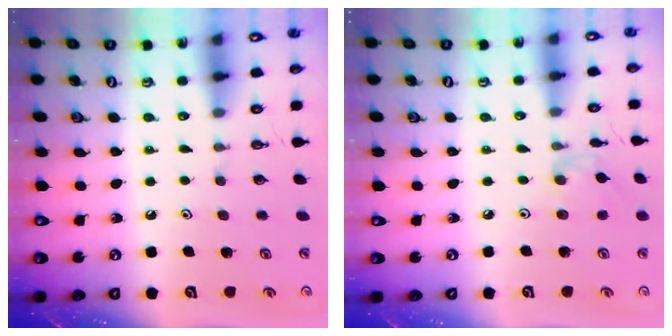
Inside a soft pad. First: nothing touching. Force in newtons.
{"total": 2.5, "press": 2.5, "slide": 0.4}